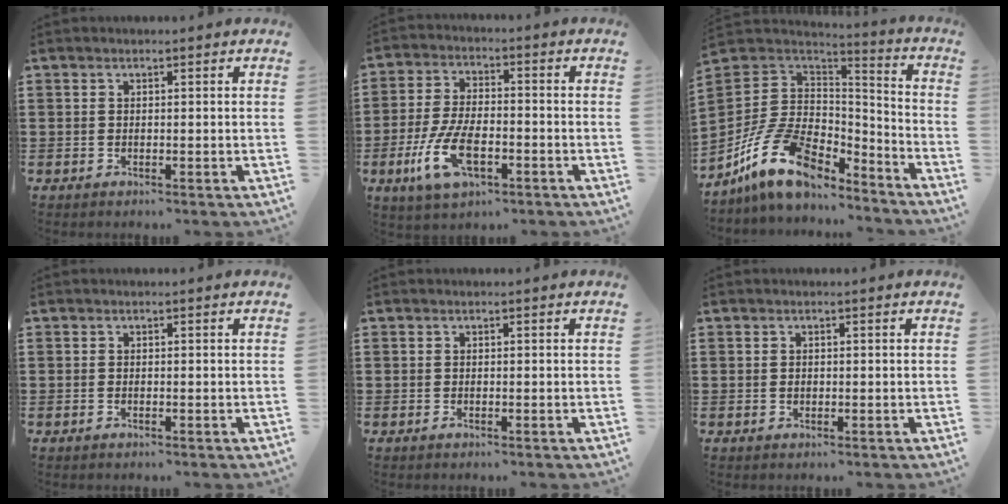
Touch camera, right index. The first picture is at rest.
{"total": 9.2, "force": [-3.6, 4.1, 7.4], "torque": [-0.173, -0.009, -0.071]}
{"total": 14.0, "force": [-8.1, 7.8, 8.3], "torque": [-0.195, 0.024, -0.150]}
{"total": 0.0}
{"total": 0.0}
{"total": 0.7, "force": [0.0, 0.6, 0.3], "torque": [-0.007, 0.002, -0.001]}